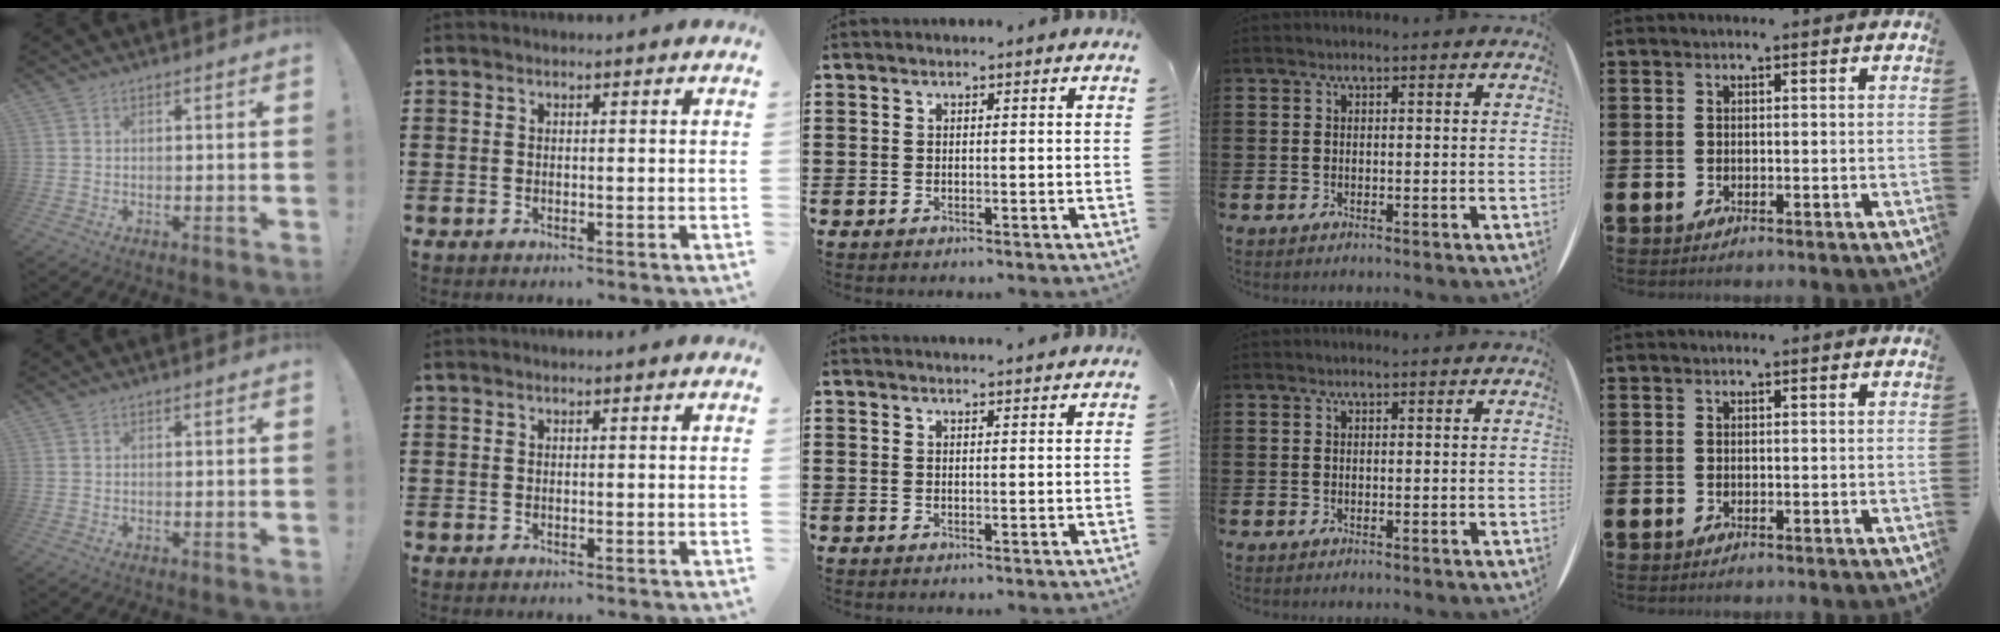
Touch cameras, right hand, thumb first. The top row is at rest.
{"middle": {"total": 1.4, "force": [1.4, 0.0, 0.3], "torque": [-0.001, -0.004, 0.024]}}